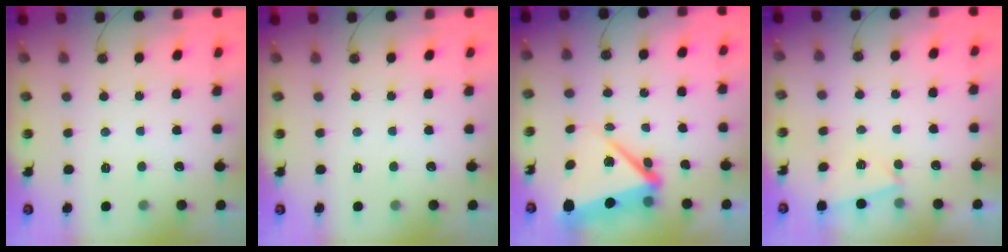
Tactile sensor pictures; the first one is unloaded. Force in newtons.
{"total": 0.0}
{"total": 10.0, "press": 9.9, "slide": 1.7}
{"total": 2.9, "press": 2.1, "slide": 2.0}